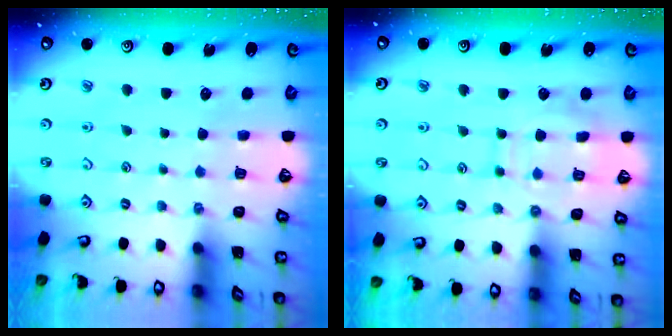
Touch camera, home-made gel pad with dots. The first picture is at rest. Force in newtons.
{"total": 10.8, "press": 10.7, "slide": 1.0}